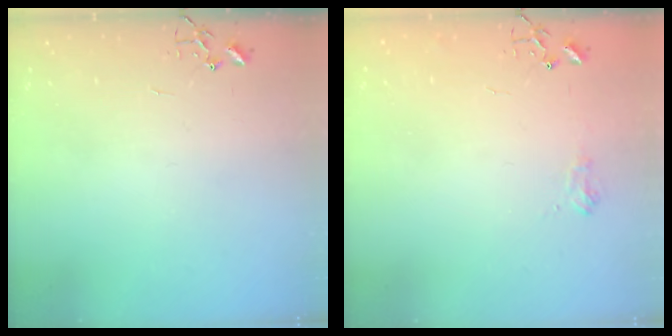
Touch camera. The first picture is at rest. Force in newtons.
{"total": 7.1, "press": 7.1, "slide": 0.8}